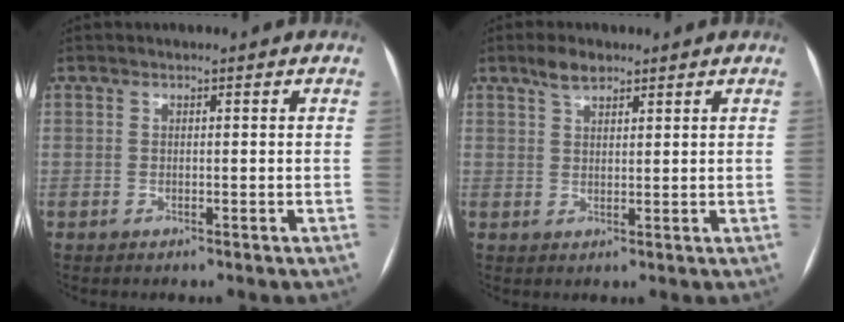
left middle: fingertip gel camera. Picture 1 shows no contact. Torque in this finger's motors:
{"motor_torque": [0.32, -0.31, 0.05, 0.01]}